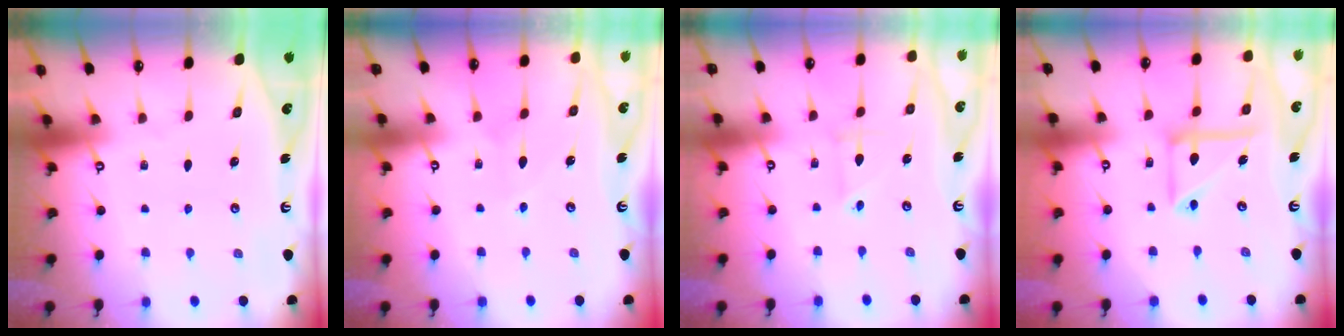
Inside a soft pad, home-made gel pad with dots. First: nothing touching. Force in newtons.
{"total": 5.5, "press": 5.4, "slide": 0.6}
{"total": 2.4, "press": 2.4, "slide": 0.2}
{"total": 11.8, "press": 11.7, "slide": 1.1}